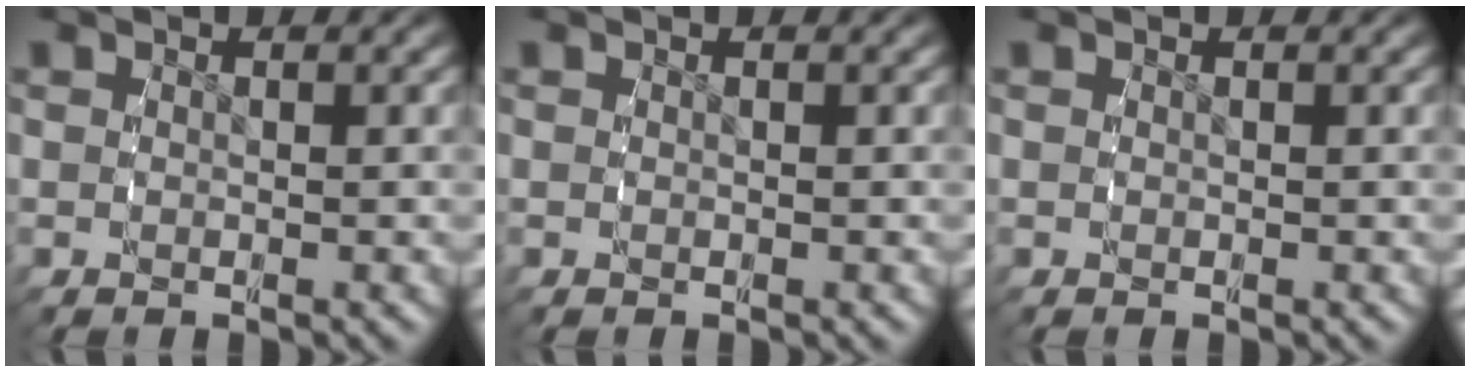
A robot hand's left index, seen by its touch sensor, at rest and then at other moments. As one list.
[{"total": 0.0}, {"total": 0.0}]